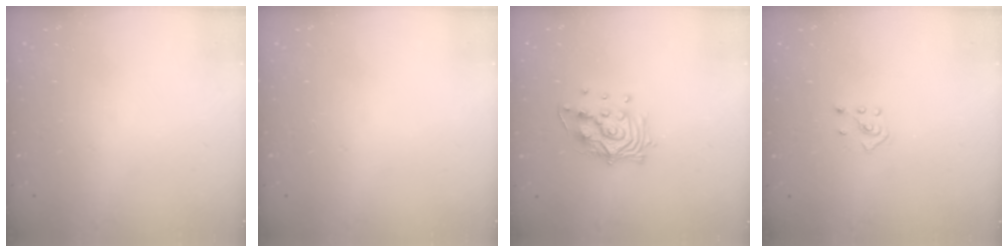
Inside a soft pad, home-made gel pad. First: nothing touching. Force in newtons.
{"total": 0.0}
{"total": 12.4, "press": 12.4, "slide": 1.0}
{"total": 2.5, "press": 2.4, "slide": 0.7}